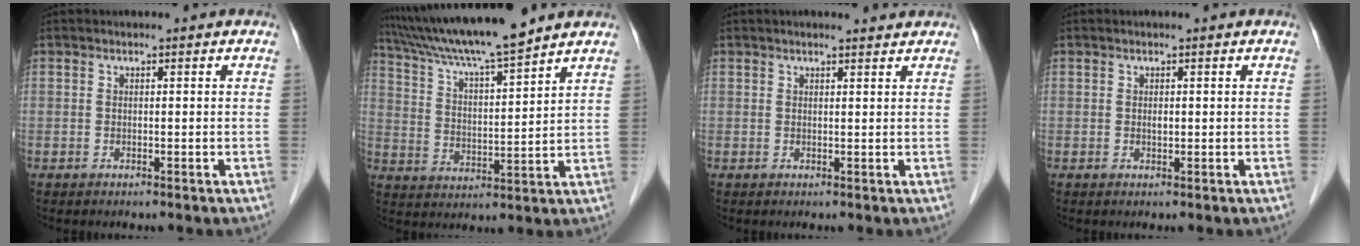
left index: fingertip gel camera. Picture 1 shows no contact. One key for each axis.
{"total": 13.9, "fx": 12.2, "fy": -0.8, "fz": 6.5, "tx": -0.123, "ty": 0.011, "tz": 0.211}
{"total": 2.3, "fx": 2.2, "fy": 0.1, "fz": 0.8, "tx": -0.014, "ty": 0.007, "tz": 0.027}
{"total": 0.6, "fx": 0.1, "fy": 0.3, "fz": 0.5, "tx": -0.009, "ty": -0.001, "tz": 0.001}